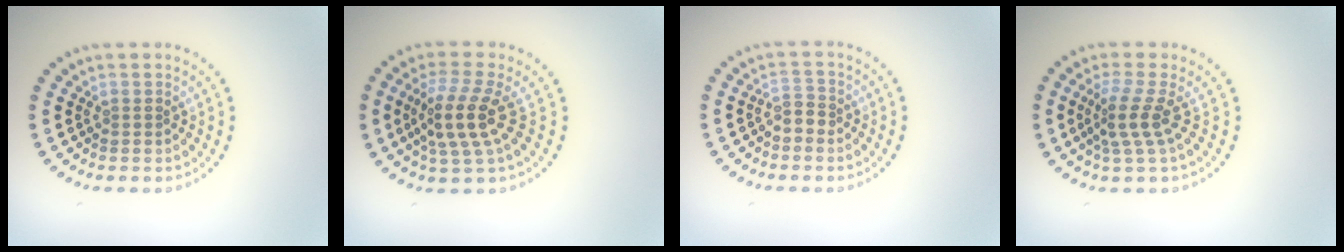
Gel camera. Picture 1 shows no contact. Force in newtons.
{"total": 4.2, "press": 3.5, "slide": 2.3}
{"total": 1.3, "press": 1.2, "slide": 0.6}
{"total": 2.8, "press": 1.9, "slide": 2.1}